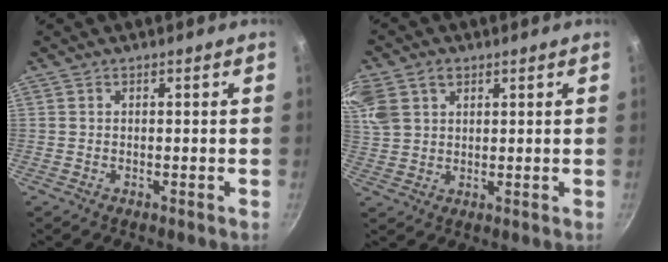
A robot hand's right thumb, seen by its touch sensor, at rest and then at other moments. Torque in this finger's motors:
{"motor_torque": [1.33, 1.63, 0.50, 0.97, 0.07]}